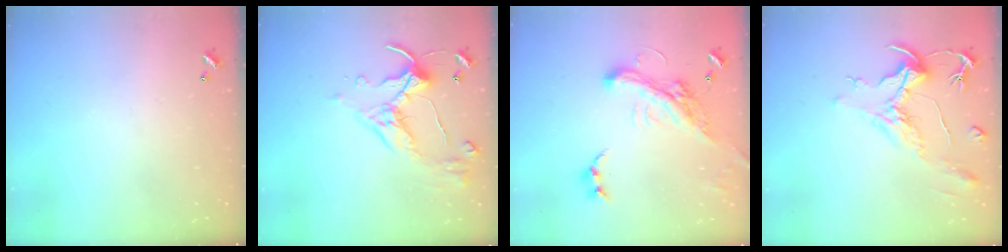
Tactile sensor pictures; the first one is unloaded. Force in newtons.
{"total": 6.1, "press": 6.0, "slide": 1.2}
{"total": 6.3, "press": 6.0, "slide": 1.8}
{"total": 2.1, "press": 1.7, "slide": 1.3}